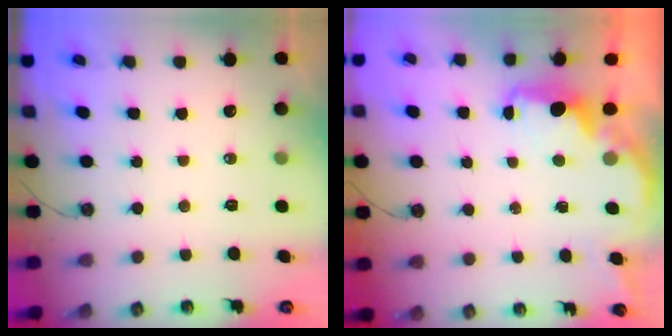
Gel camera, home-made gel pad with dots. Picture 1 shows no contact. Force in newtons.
{"total": 2.2, "press": 2.0, "slide": 0.9}